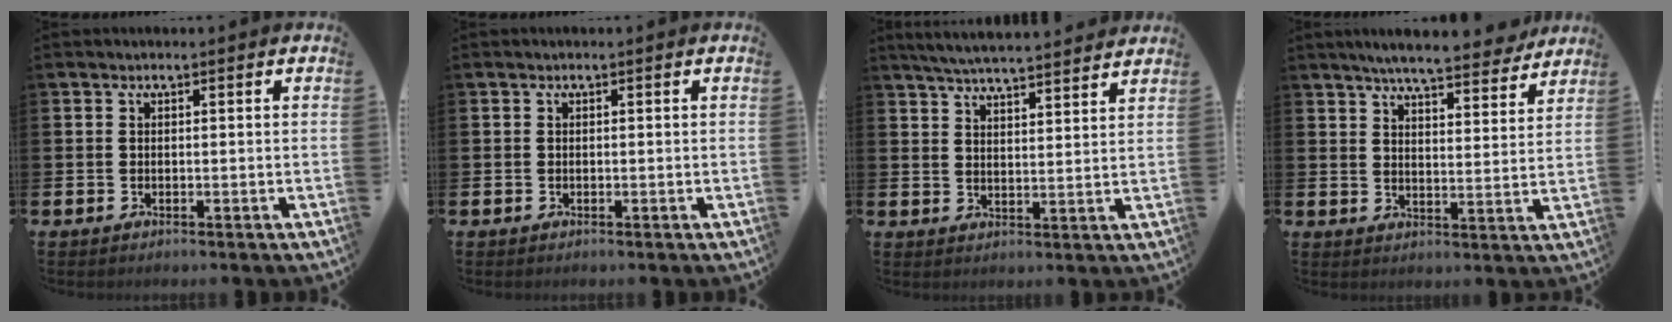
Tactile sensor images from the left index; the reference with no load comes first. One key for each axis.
{"total": 0.0}
{"total": 5.5, "fx": 5.4, "fy": -0.1, "fz": 0.9, "tx": -0.027, "ty": -0.035, "tz": 0.095}
{"total": 7.0, "fx": 6.6, "fy": 0.7, "fz": 2.2, "tx": -0.043, "ty": -0.040, "tz": 0.113}